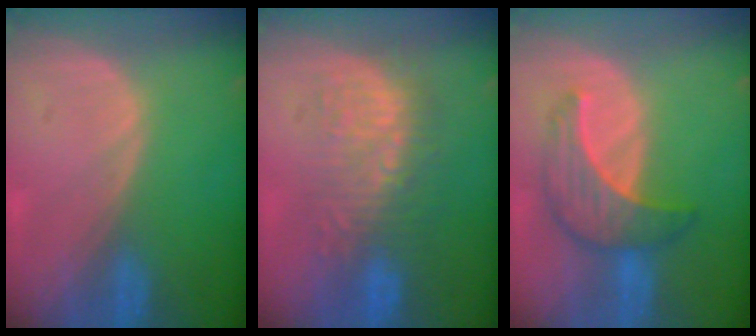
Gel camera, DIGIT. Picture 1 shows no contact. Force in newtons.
{"total": 8.9, "press": 8.6, "slide": 2.2}
{"total": 6.9, "press": 6.9, "slide": 0.1}